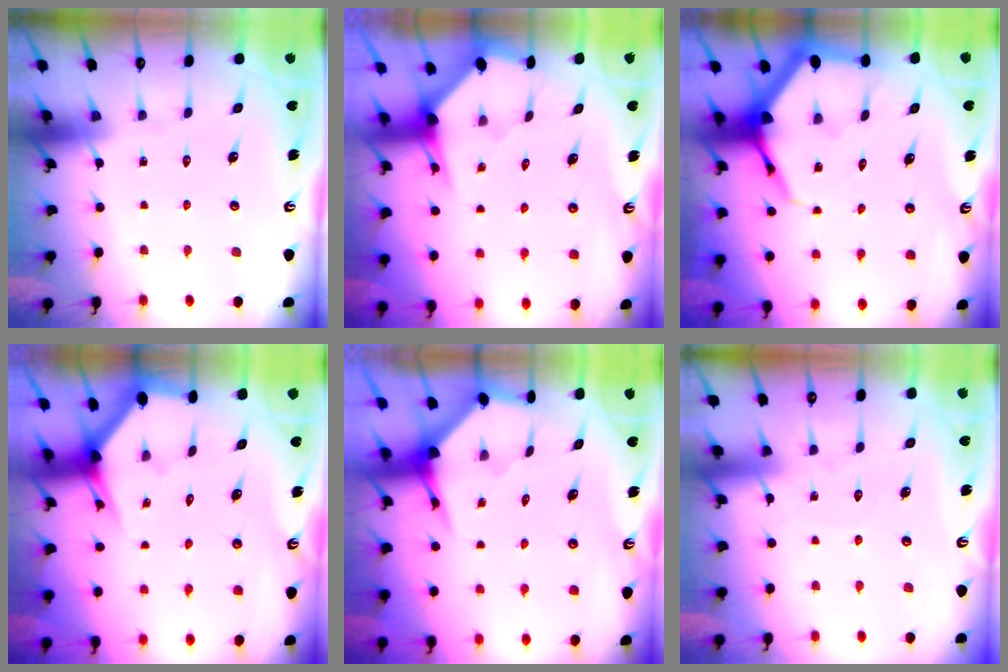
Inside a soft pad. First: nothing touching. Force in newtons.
{"total": 3.2, "press": 3.2, "slide": 0.3}
{"total": 8.2, "press": 8.1, "slide": 0.9}
{"total": 3.0, "press": 3.0, "slide": 0.1}
{"total": 4.0, "press": 4.0, "slide": 0.5}
{"total": 2.4, "press": 2.4, "slide": 0.2}